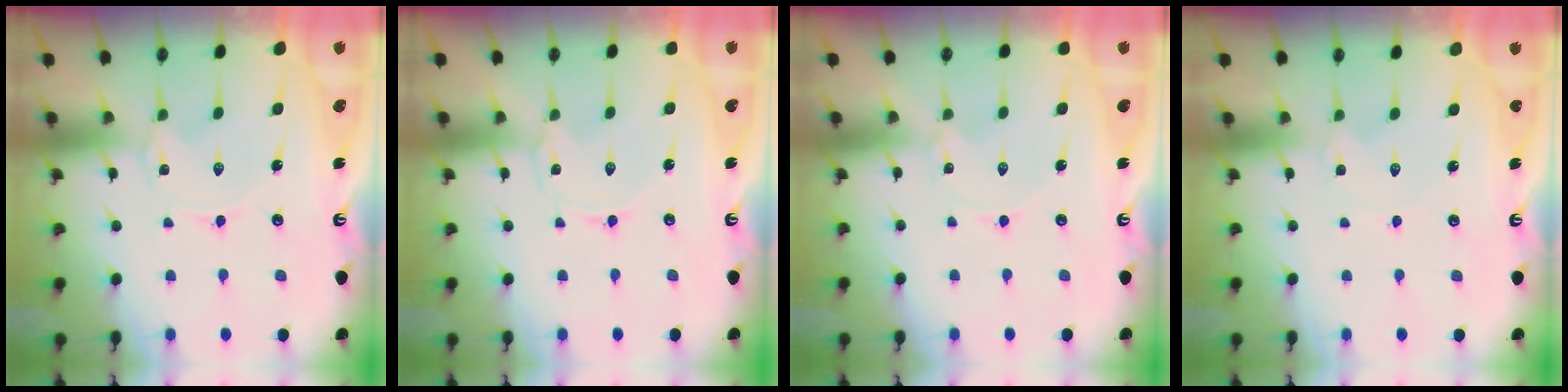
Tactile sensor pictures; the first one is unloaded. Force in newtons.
{"total": 0.5, "press": 0.4, "slide": 0.2}
{"total": 0.0}
{"total": 0.9, "press": 0.9, "slide": 0.1}